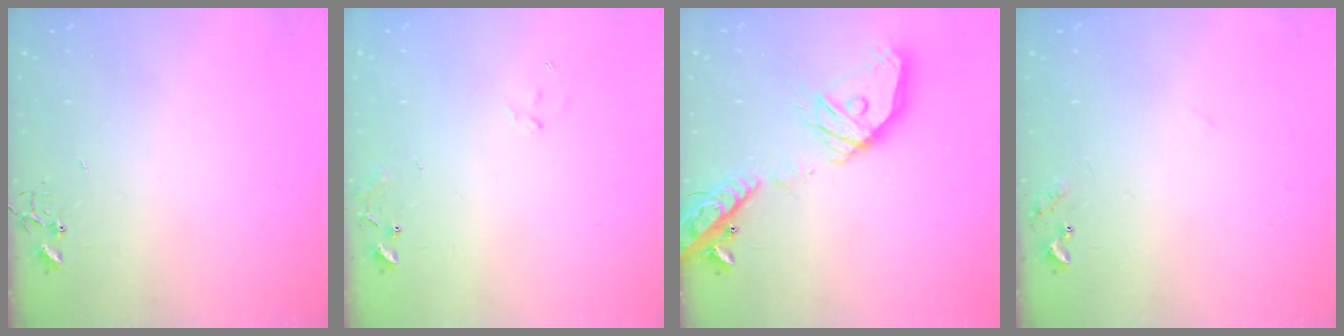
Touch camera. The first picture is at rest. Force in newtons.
{"total": 7.6, "press": 7.6, "slide": 0.7}
{"total": 21.9, "press": 21.6, "slide": 3.8}
{"total": 7.8, "press": 7.8, "slide": 0.5}